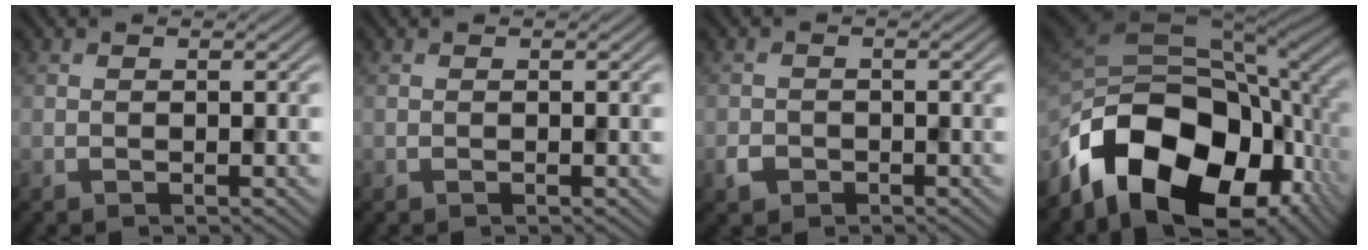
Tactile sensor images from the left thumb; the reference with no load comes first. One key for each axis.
{"total": 0.0}
{"total": 1.5, "fx": -1.0, "fy": 1.1, "fz": 0.3, "tx": -0.010, "ty": -0.004, "tz": -0.021}
{"total": 18.7, "fx": -8.8, "fy": 10.7, "fz": 12.4, "tx": -0.251, "ty": -0.028, "tz": -0.139}